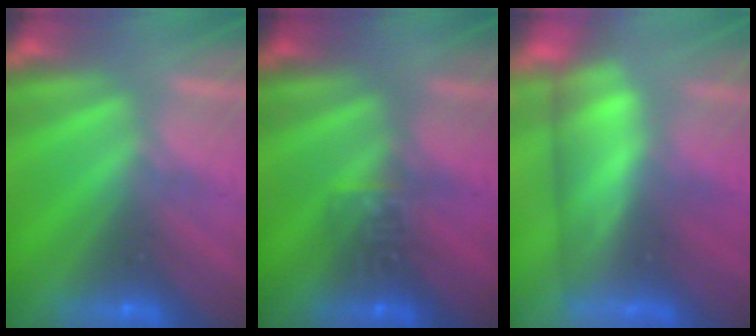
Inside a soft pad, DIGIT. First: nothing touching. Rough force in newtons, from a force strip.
{"total": 3.7}
{"total": 4.5}